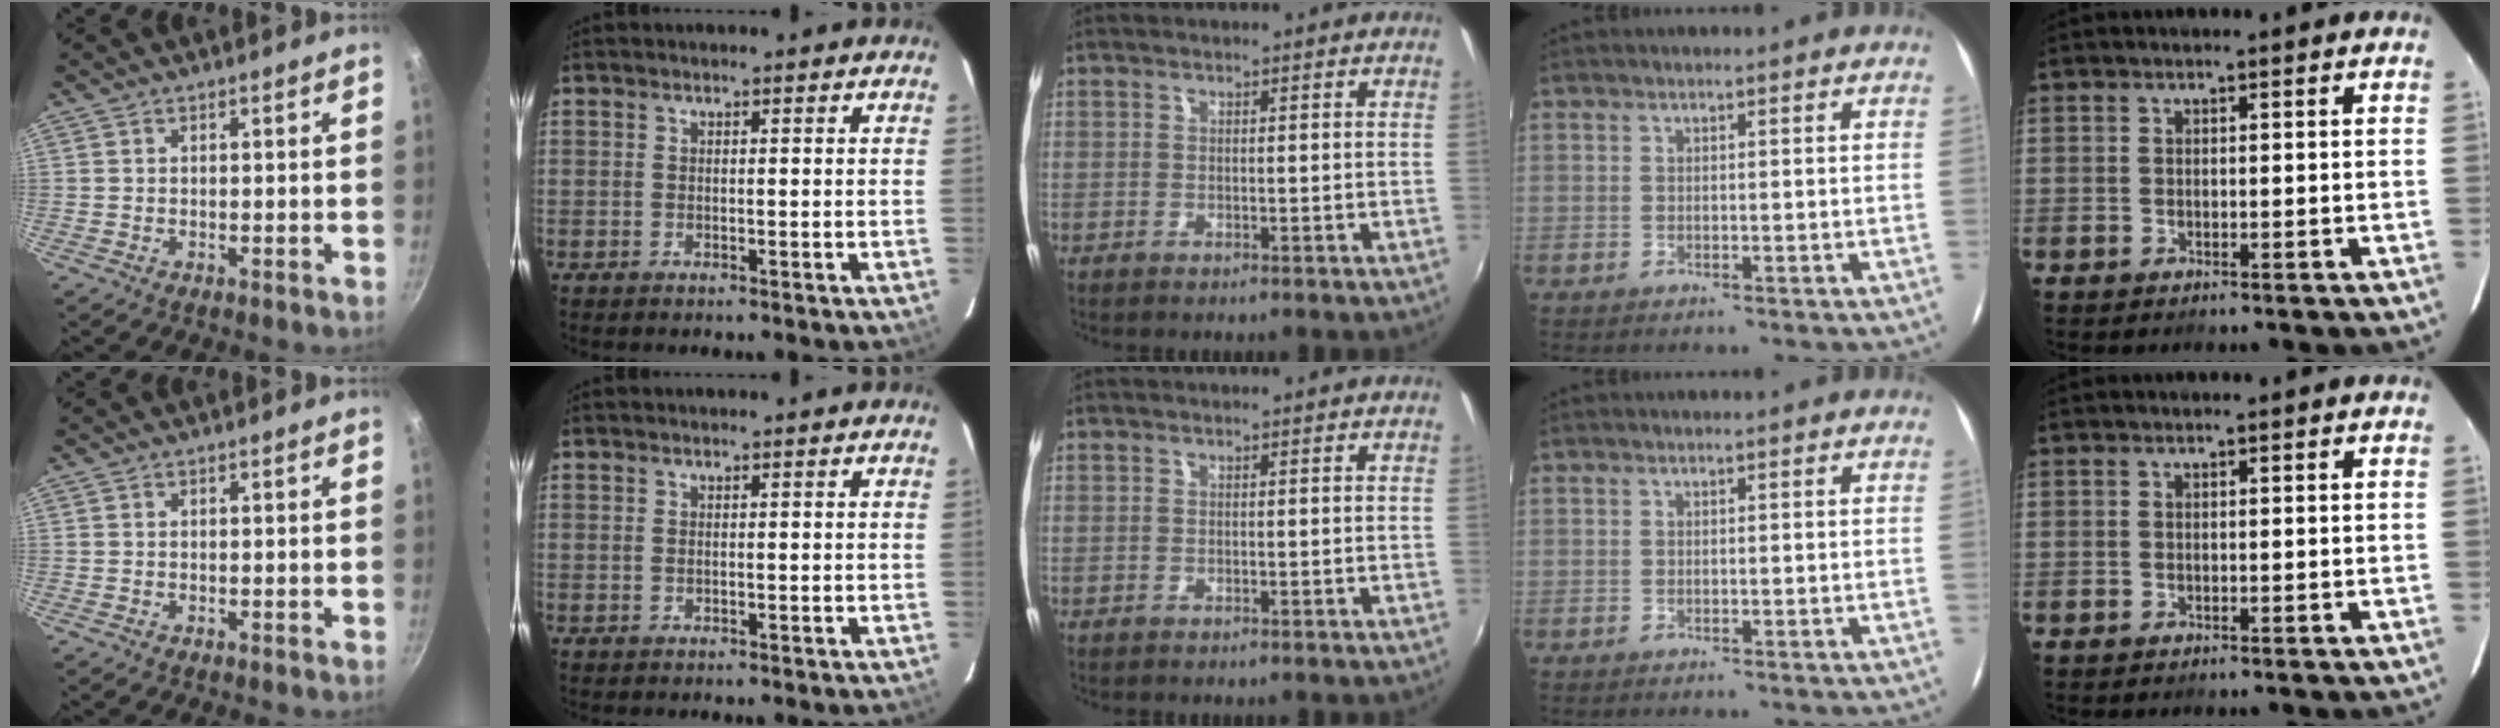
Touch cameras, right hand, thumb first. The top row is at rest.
{}